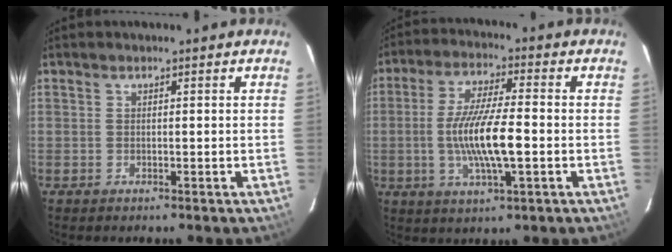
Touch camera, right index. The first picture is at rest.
{"total": 11.6, "force": [-1.9, 2.0, 11.2], "torque": [-0.215, -0.005, -0.035]}